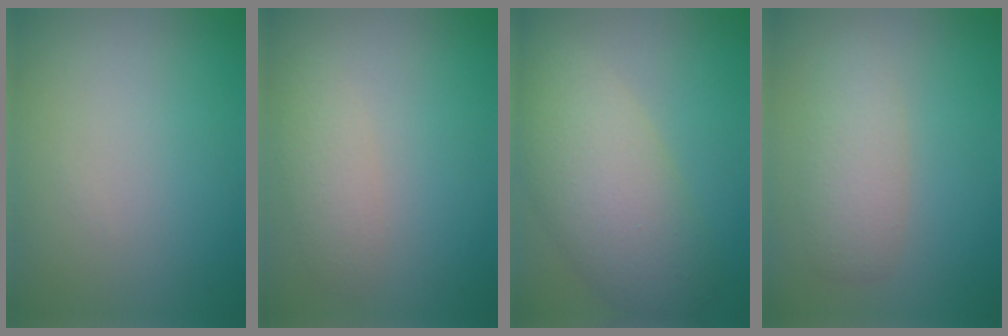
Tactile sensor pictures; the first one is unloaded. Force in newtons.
{"total": 2.1, "press": 2.0, "slide": 0.1}
{"total": 7.7, "press": 7.7, "slide": 0.4}
{"total": 3.0, "press": 3.0, "slide": 0.2}